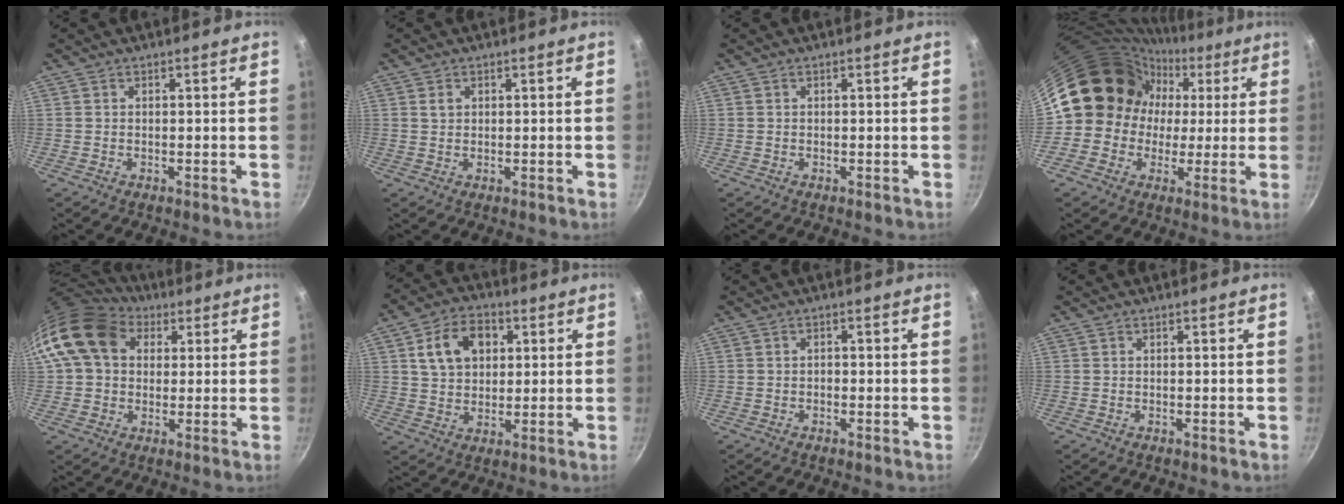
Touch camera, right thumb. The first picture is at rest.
{"total": 1.5, "force": [0.6, 1.1, 0.8], "torque": [-0.011, 0.001, 0.010]}
{"total": 0.0}
{"total": 15.2, "force": [1.4, 14.0, 5.7], "torque": [-0.038, 0.032, 0.009]}
{"total": 15.0, "force": [5.1, 11.3, 8.4], "torque": [-0.138, 0.015, 0.076]}
{"total": 11.0, "force": [3.3, 8.1, 6.8], "torque": [-0.093, 0.007, 0.050]}
{"total": 0.9, "force": [-0.3, 0.7, 0.6], "torque": [-0.009, 0.005, -0.005]}
{"total": 0.0}